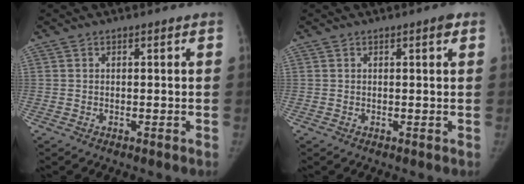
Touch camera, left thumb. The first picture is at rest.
{"total": 1.3, "force": [0.7, 0.3, 1.1], "torque": [-0.016, 0.000, 0.007]}